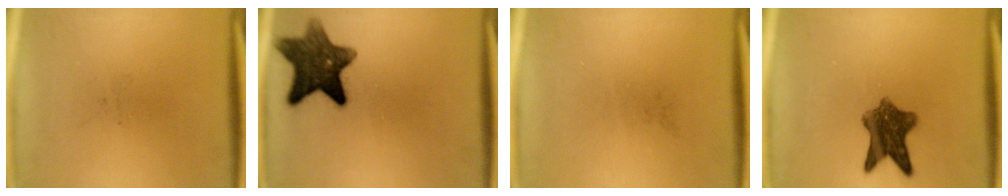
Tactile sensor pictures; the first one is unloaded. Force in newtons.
{"total": 10.7}
{"total": 0.0}
{"total": 8.0}